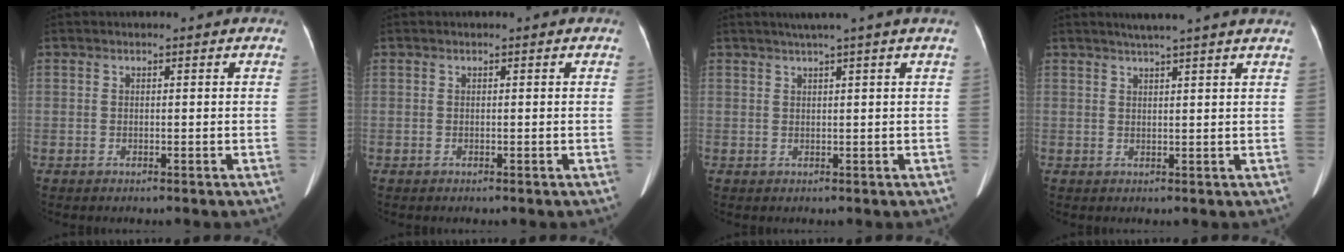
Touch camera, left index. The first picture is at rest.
{"total": 0.0}
{"total": 3.3, "force": [2.4, -1.1, 2.0], "torque": [-0.023, 0.010, 0.042]}
{"total": 7.7, "force": [6.5, -0.9, 4.1], "torque": [-0.057, 0.022, 0.074]}